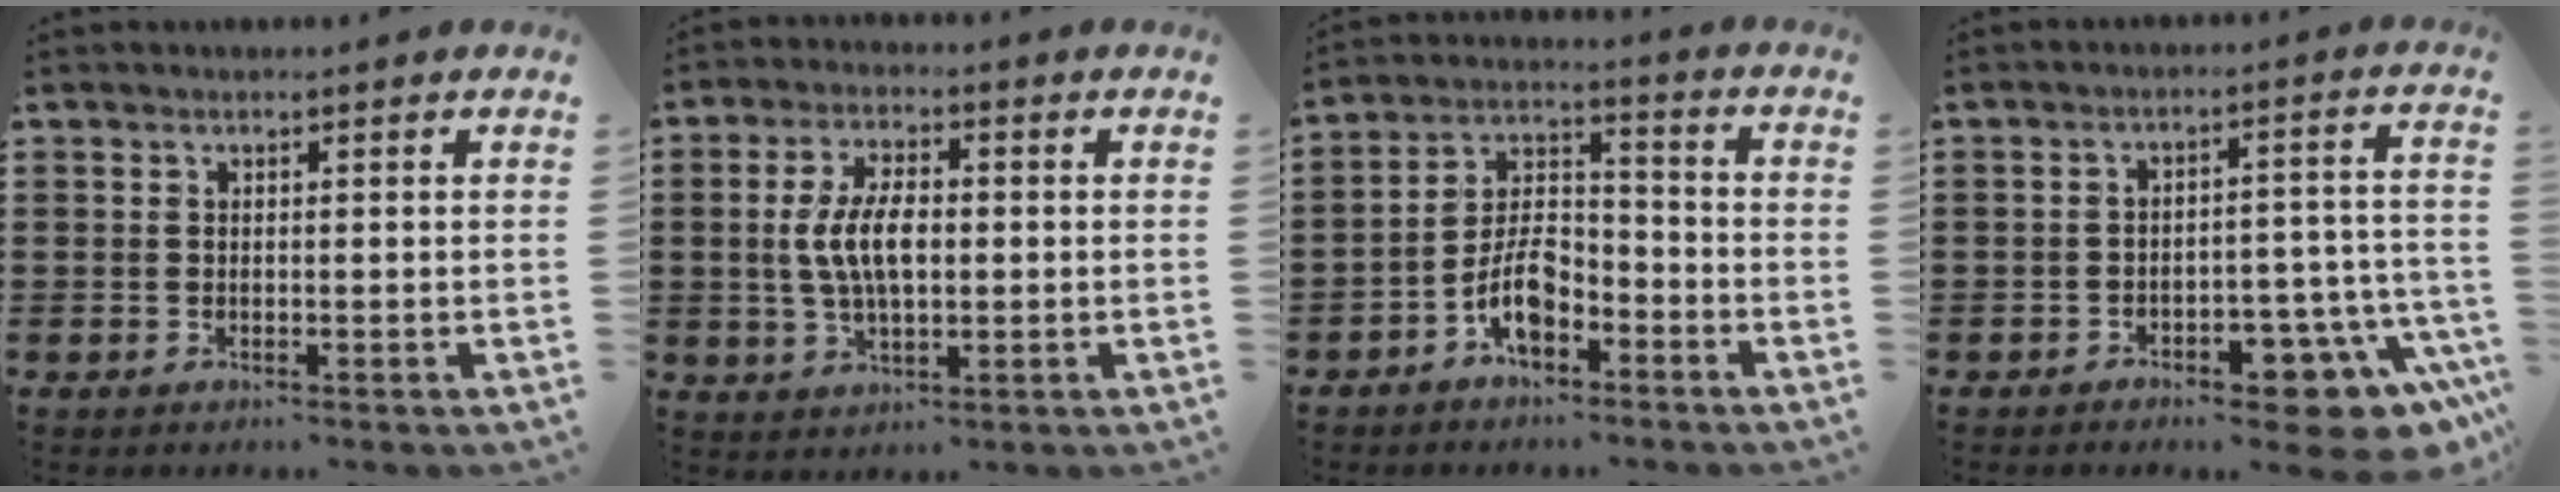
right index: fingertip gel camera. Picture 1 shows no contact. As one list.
[{"total": 7.2, "force": [0.1, 2.9, 6.5], "torque": [-0.141, 0.002, -0.004]}, {"total": 6.6, "force": [-3.9, 3.2, 4.2], "torque": [-0.089, 0.012, -0.075]}, {"total": 7.9, "force": [-6.1, 2.6, 4.3], "torque": [-0.048, 0.012, -0.109]}]